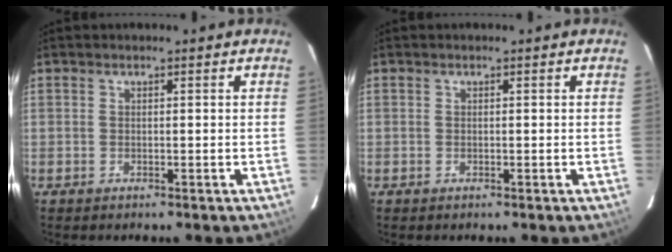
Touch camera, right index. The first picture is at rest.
{"total": 0.0}